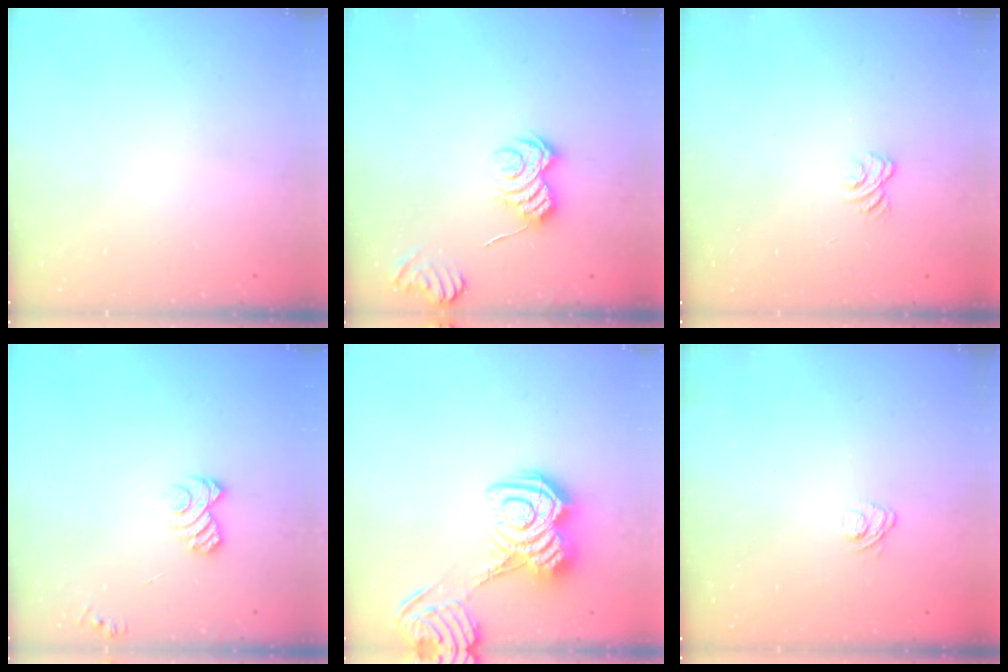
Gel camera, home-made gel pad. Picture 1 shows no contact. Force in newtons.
{"total": 5.3, "press": 5.2, "slide": 1.3}
{"total": 4.5, "press": 4.2, "slide": 1.4}
{"total": 6.3, "press": 6.3, "slide": 0.6}
{"total": 12.8, "press": 12.8, "slide": 0.8}
{"total": 3.0, "press": 2.6, "slide": 1.4}